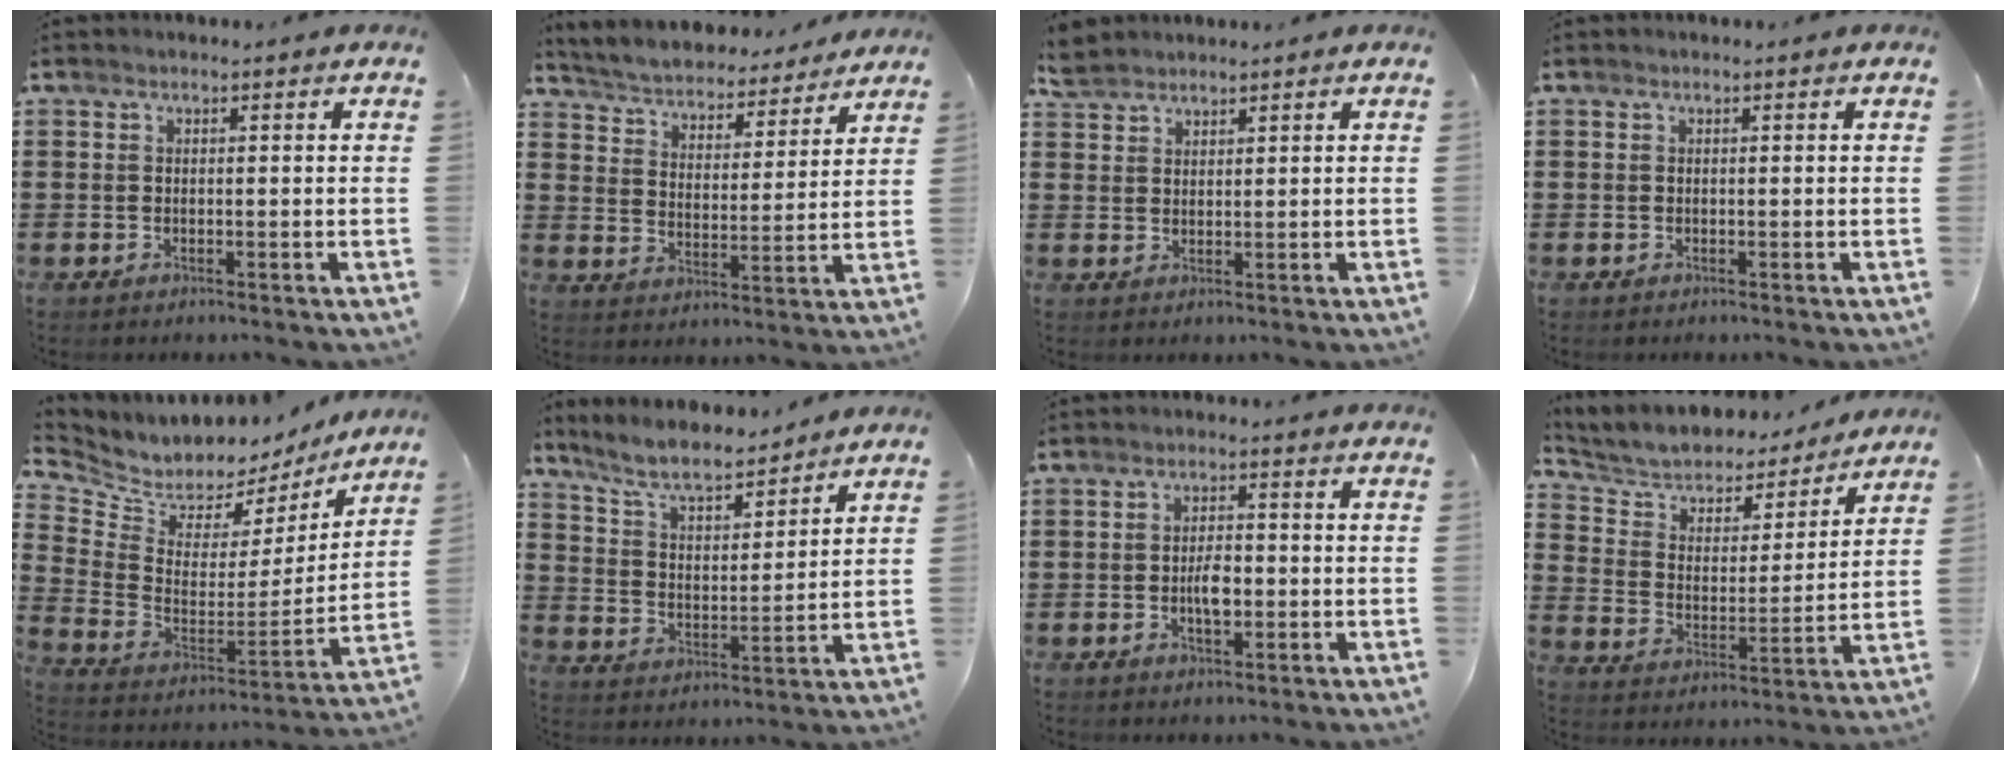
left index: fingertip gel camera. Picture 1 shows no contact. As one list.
[{"total": 4.4, "force": [4.4, 0.0, 0.3], "torque": [-0.029, -0.040, 0.070]}, {"total": 3.0, "force": [2.8, 1.0, 0.4], "torque": [-0.016, 0.001, 0.056]}, {"total": 0.0}, {"total": 5.7, "force": [5.2, 2.2, -0.1], "torque": [-0.039, -0.055, 0.089]}, {"total": 7.5, "force": [6.7, 0.9, 3.2], "torque": [-0.086, -0.032, 0.119]}, {"total": 3.8, "force": [-0.6, 1.6, 3.4], "torque": [-0.063, 0.004, -0.012]}, {"total": 4.7, "force": [4.2, 2.0, 0.7], "torque": [-0.044, -0.032, 0.064]}]